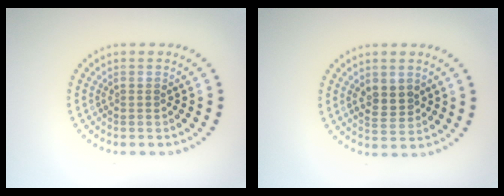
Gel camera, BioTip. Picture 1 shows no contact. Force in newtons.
{"total": 2.4, "press": 2.4, "slide": 0.5}